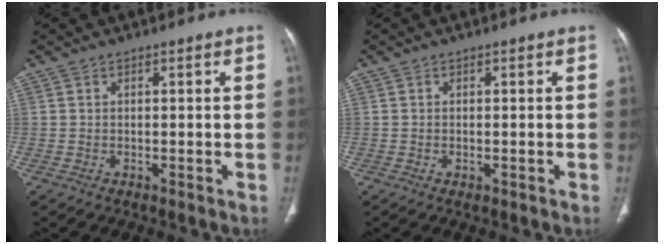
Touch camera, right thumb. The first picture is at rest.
{"total": 0.6, "force": [-0.2, 0.3, 0.5], "torque": [-0.012, -0.002, -0.001]}